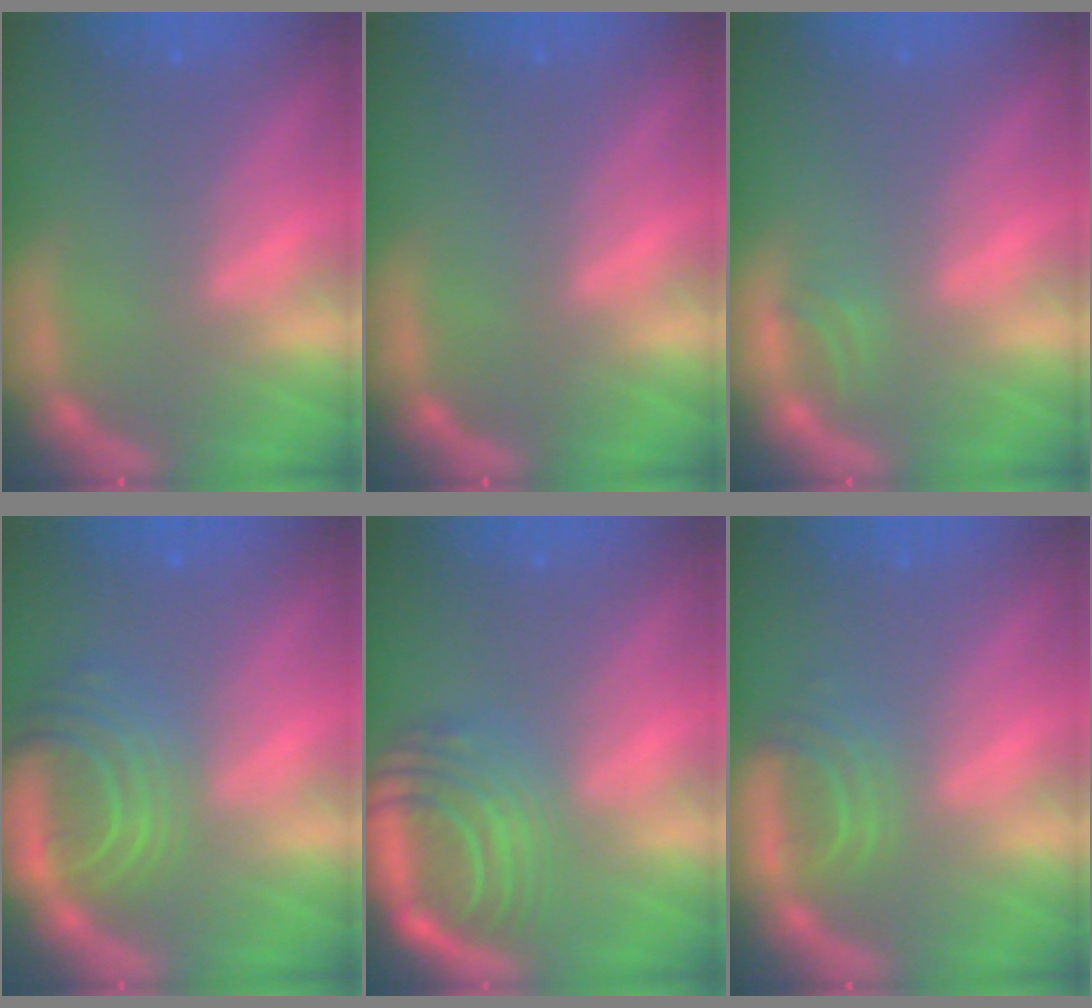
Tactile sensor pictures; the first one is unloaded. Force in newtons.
{"total": 0.0}
{"total": 0.9}
{"total": 7.0}
{"total": 8.5}
{"total": 2.9}